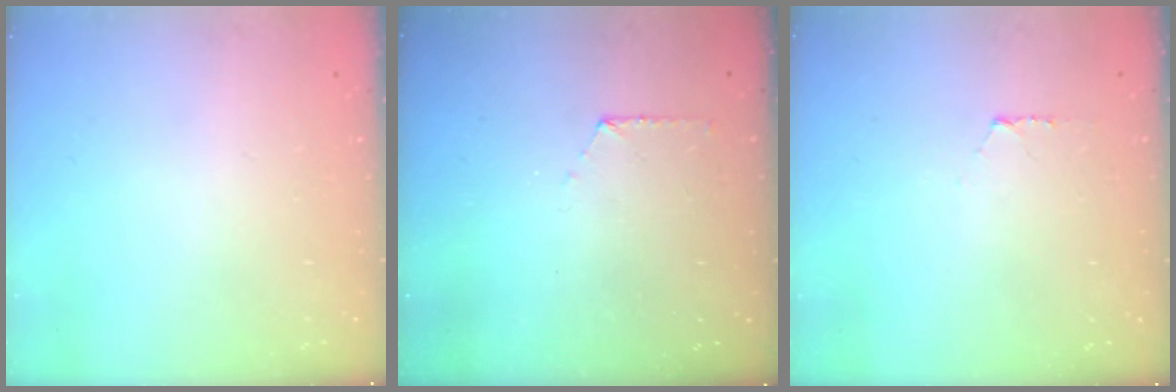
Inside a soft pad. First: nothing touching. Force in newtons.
{"total": 5.7, "press": 5.7, "slide": 0.6}
{"total": 3.6, "press": 3.5, "slide": 0.4}